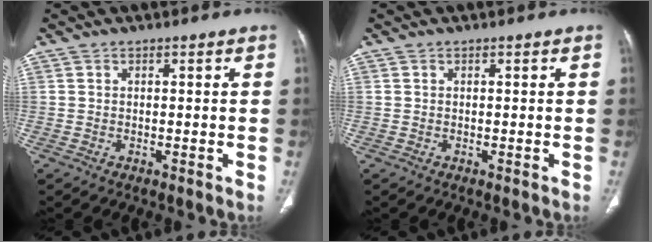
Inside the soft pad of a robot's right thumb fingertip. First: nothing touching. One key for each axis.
{"total": 0.0}